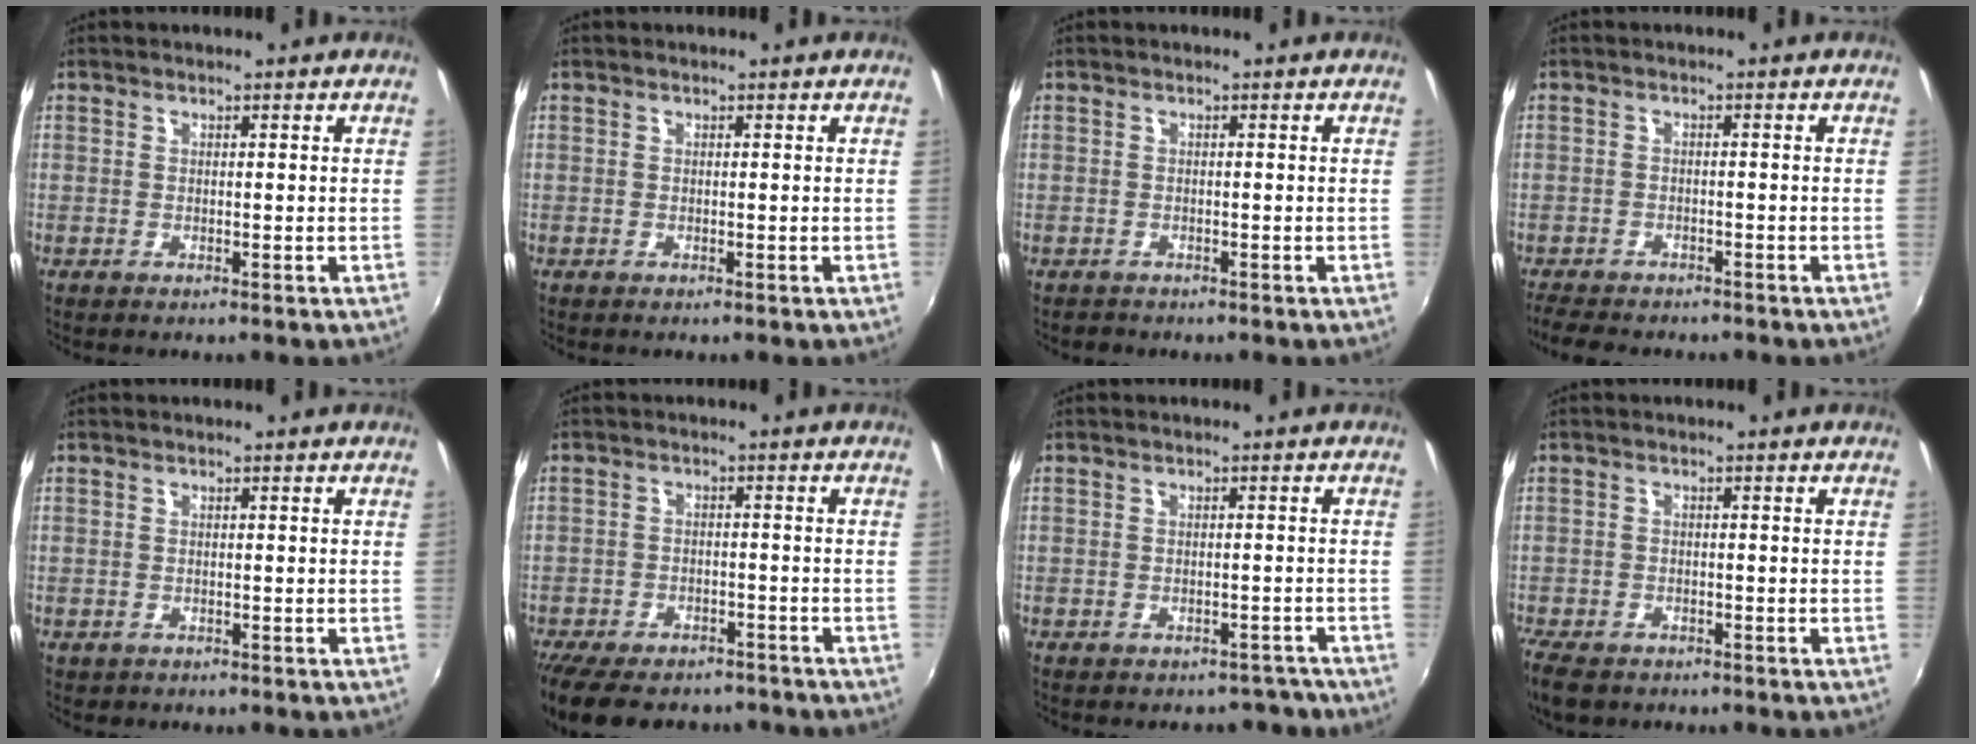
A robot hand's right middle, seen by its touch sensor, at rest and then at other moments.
{"total": 0.0}
{"total": 1.2, "force": [-0.9, 0.8, -0.1], "torque": [-0.002, 0.001, -0.016]}
{"total": 6.1, "force": [-5.5, 1.9, 1.9], "torque": [-0.059, -0.017, -0.093]}
{"total": 0.7, "force": [-0.3, 0.7, 0.1], "torque": [-0.003, -0.003, -0.004]}
{"total": 15.0, "force": [-12.0, 6.4, 6.3], "torque": [-0.147, -0.016, -0.176]}
{"total": 5.7, "force": [-4.9, 2.8, 0.9], "torque": [-0.001, 0.014, -0.047]}
{"total": 6.7, "force": [-5.0, 3.2, 3.0], "torque": [-0.086, -0.025, -0.095]}